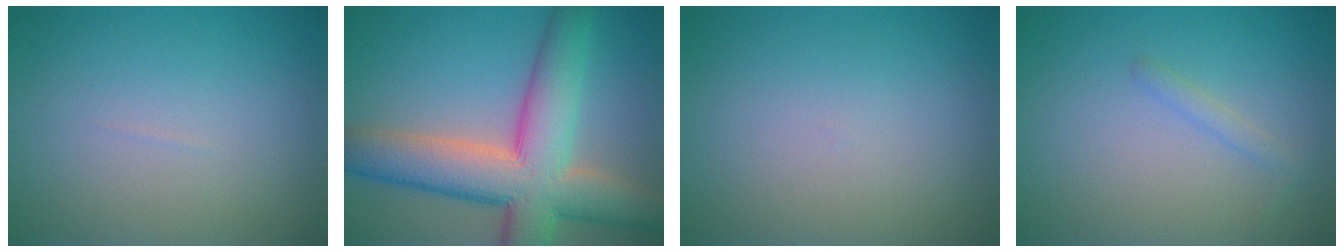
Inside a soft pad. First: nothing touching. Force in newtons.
{"total": 10.9, "press": 10.9, "slide": 0.5}
{"total": 0.0}
{"total": 1.1, "press": 1.1, "slide": 0.0}